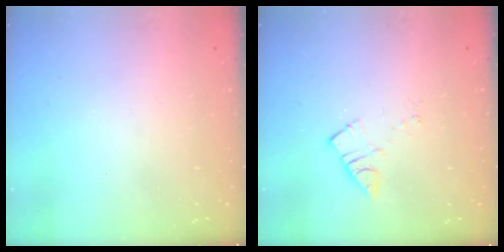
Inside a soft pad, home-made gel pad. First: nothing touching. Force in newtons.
{"total": 4.5, "press": 4.5, "slide": 0.4}